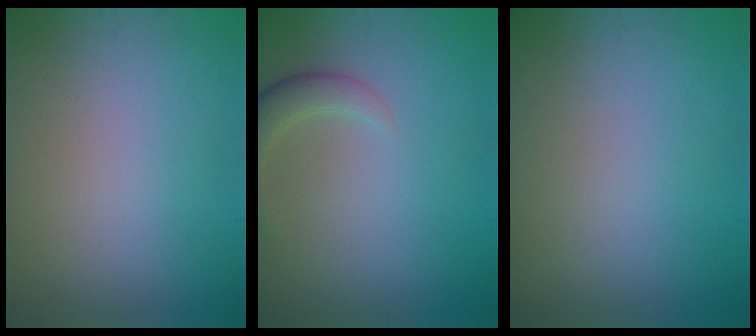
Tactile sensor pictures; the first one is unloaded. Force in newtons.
{"total": 2.5, "press": 2.5, "slide": 0.2}
{"total": 0.0}